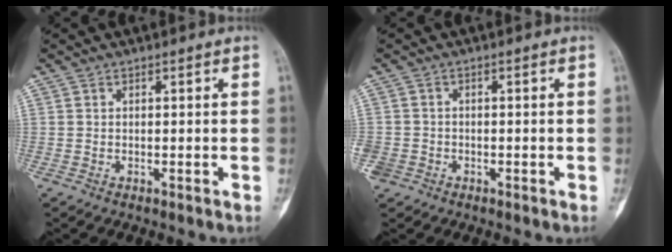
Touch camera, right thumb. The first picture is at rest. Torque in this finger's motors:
{"motor_torque": [2.35, 2.44, 1.70, -1.07, 0.85]}